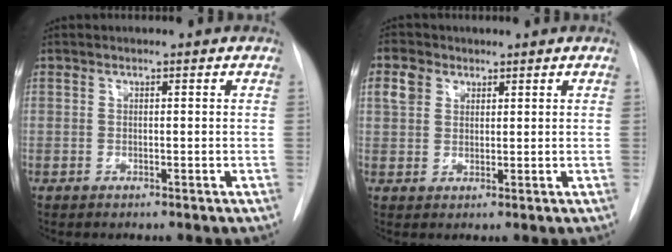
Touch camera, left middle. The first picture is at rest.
{"total": 4.3, "force": [2.1, 3.3, 1.7], "torque": [-0.043, 0.014, 0.043]}